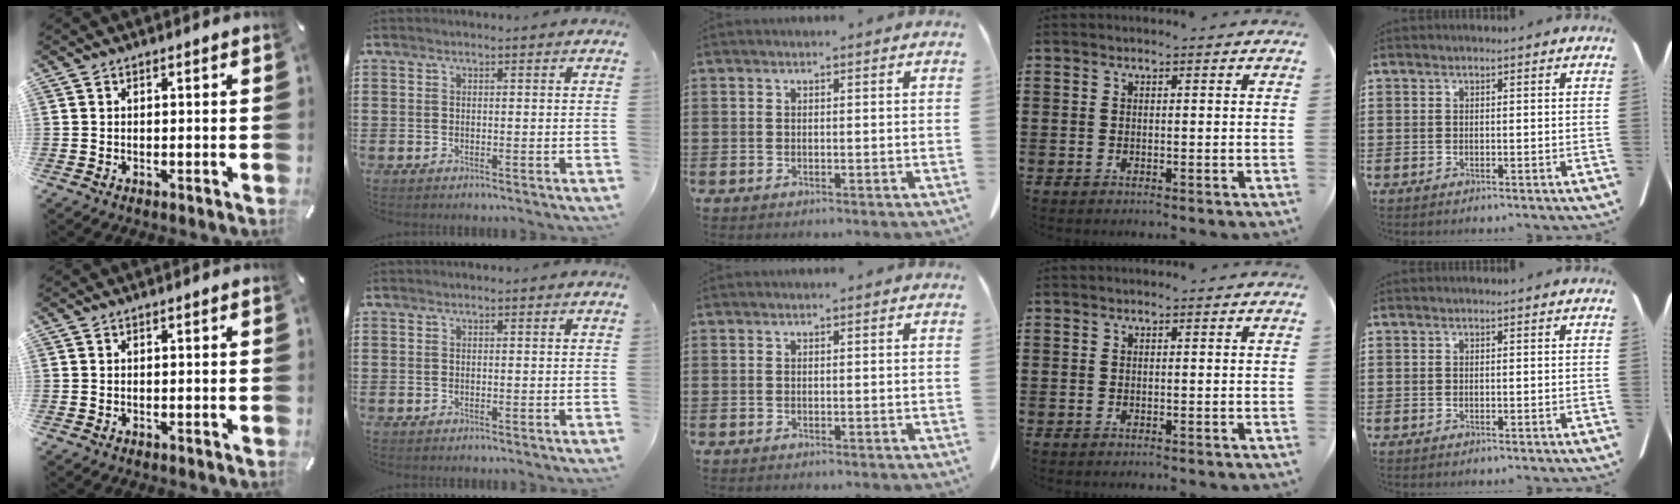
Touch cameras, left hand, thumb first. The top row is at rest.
{}